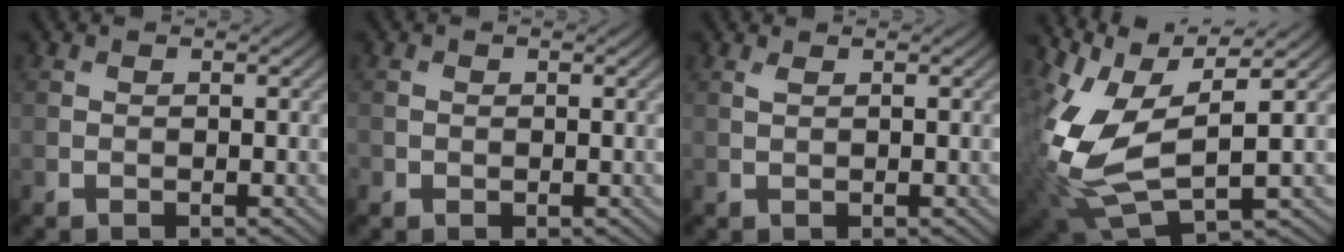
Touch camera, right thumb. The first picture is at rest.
{"total": 0.6, "force": [-0.1, 0.6, 0.1], "torque": [0.000, -0.004, -0.003]}
{"total": 0.7, "force": [0.4, 0.1, 0.5], "torque": [-0.013, 0.003, 0.009]}
{"total": 13.2, "force": [0.9, 6.3, 11.5], "torque": [-0.284, -0.017, 0.025]}